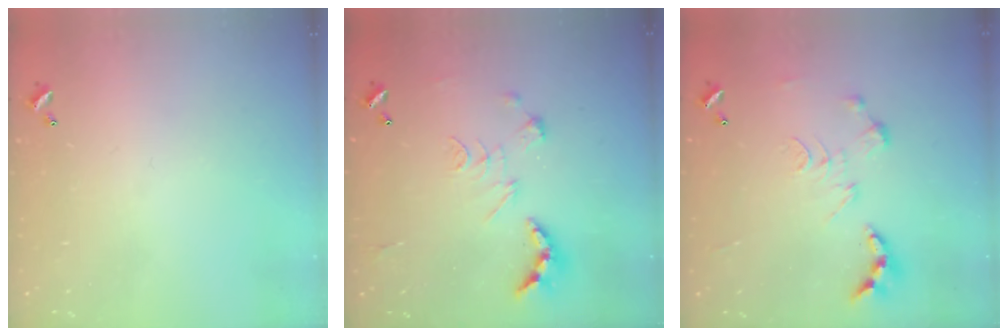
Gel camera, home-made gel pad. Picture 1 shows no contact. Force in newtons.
{"total": 2.5, "press": 2.0, "slide": 1.5}
{"total": 0.0}